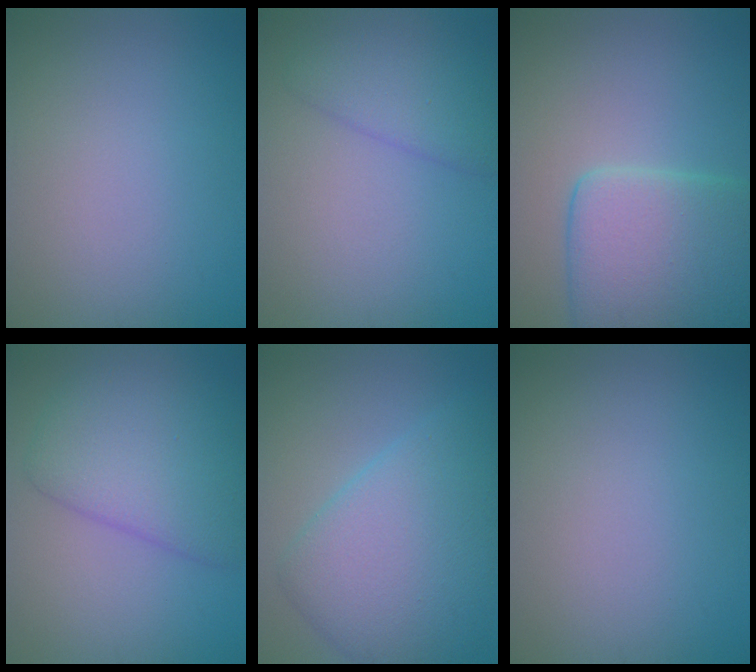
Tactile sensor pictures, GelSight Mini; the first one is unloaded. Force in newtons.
{"total": 3.3, "press": 3.3, "slide": 0.2}
{"total": 8.0, "press": 7.9, "slide": 0.6}
{"total": 5.9, "press": 5.9, "slide": 0.3}
{"total": 7.8, "press": 7.8, "slide": 0.2}
{"total": 0.0}